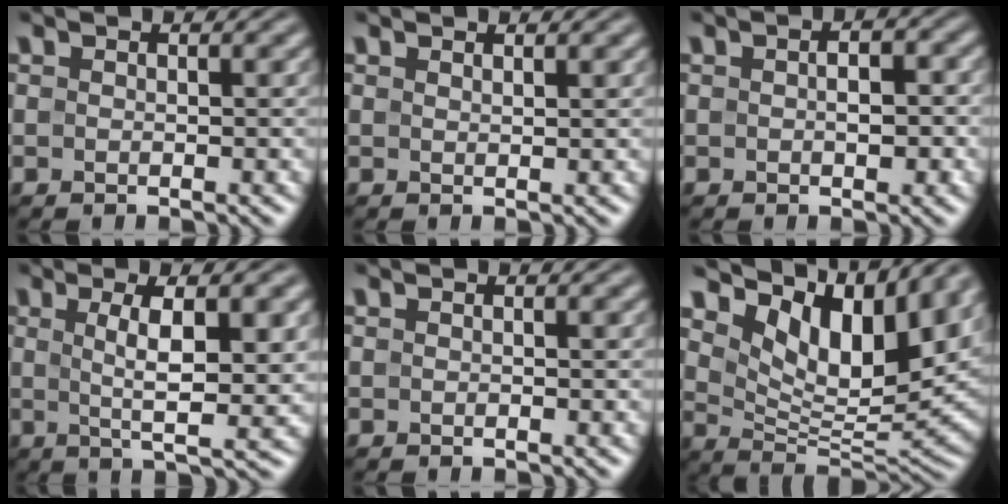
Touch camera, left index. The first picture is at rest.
{"total": 0.6, "force": [0.6, 0.0, 0.1], "torque": [0.002, 0.001, 0.011]}
{"total": 2.6, "force": [-0.1, 1.5, 2.1], "torque": [-0.025, 0.002, 0.000]}
{"total": 6.2, "force": [1.0, 1.6, 5.9], "torque": [-0.092, 0.000, 0.018]}
{"total": 0.0}
{"total": 10.4, "force": [6.1, 4.8, 7.0], "torque": [-0.118, -0.002, 0.113]}